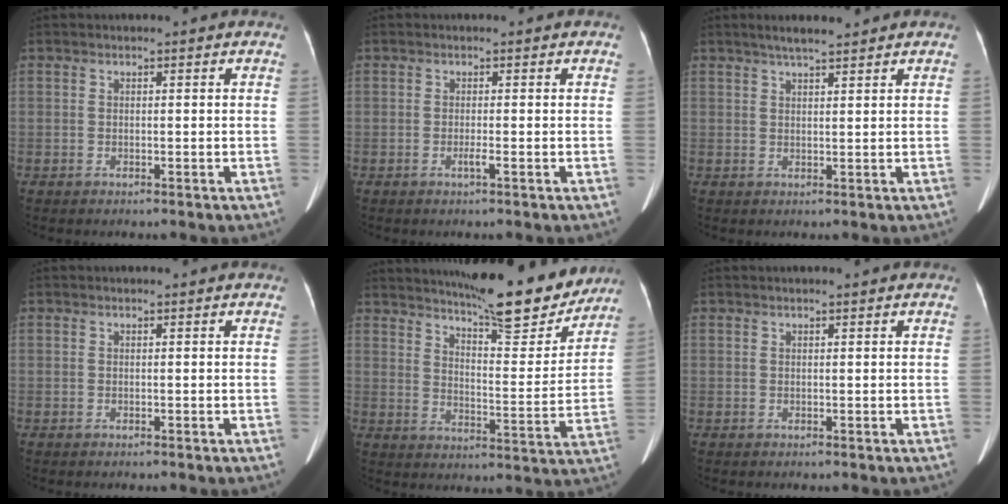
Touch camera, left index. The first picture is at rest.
{"total": 0.8, "force": [-0.4, -0.2, 0.7], "torque": [-0.016, -0.002, -0.006]}
{"total": 4.1, "force": [3.4, 0.3, 2.2], "torque": [-0.038, 0.011, 0.058]}
{"total": 0.0}
{"total": 18.3, "force": [16.1, 2.5, 8.3], "torque": [-0.124, -0.025, 0.217]}
{"total": 1.0, "force": [0.8, 0.0, 0.5], "torque": [-0.009, 0.010, 0.014]}